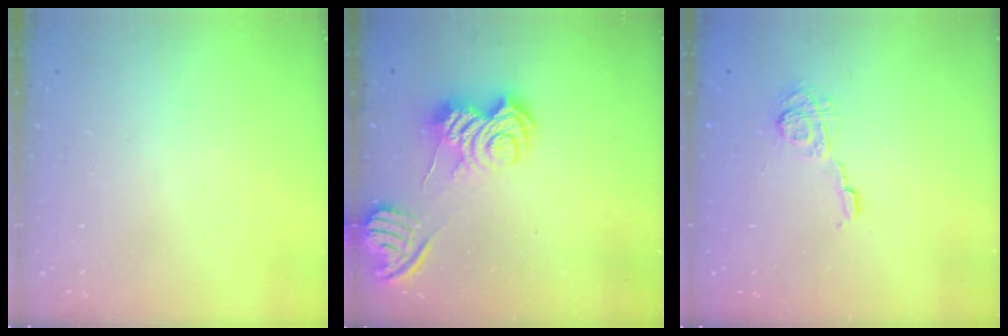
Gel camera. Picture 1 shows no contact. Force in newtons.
{"total": 9.0, "press": 9.0, "slide": 0.7}
{"total": 6.1, "press": 6.1, "slide": 0.7}